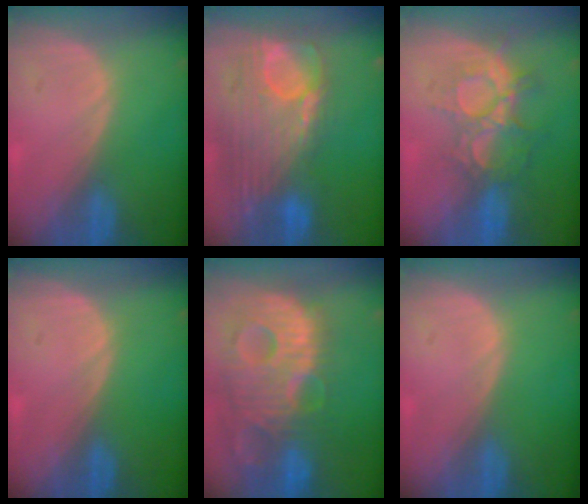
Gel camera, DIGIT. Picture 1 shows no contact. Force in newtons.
{"total": 12.7, "press": 10.7, "slide": 6.7}
{"total": 9.2, "press": 7.9, "slide": 4.7}
{"total": 0.0}
{"total": 13.8, "press": 11.9, "slide": 7.1}
{"total": 0.0}